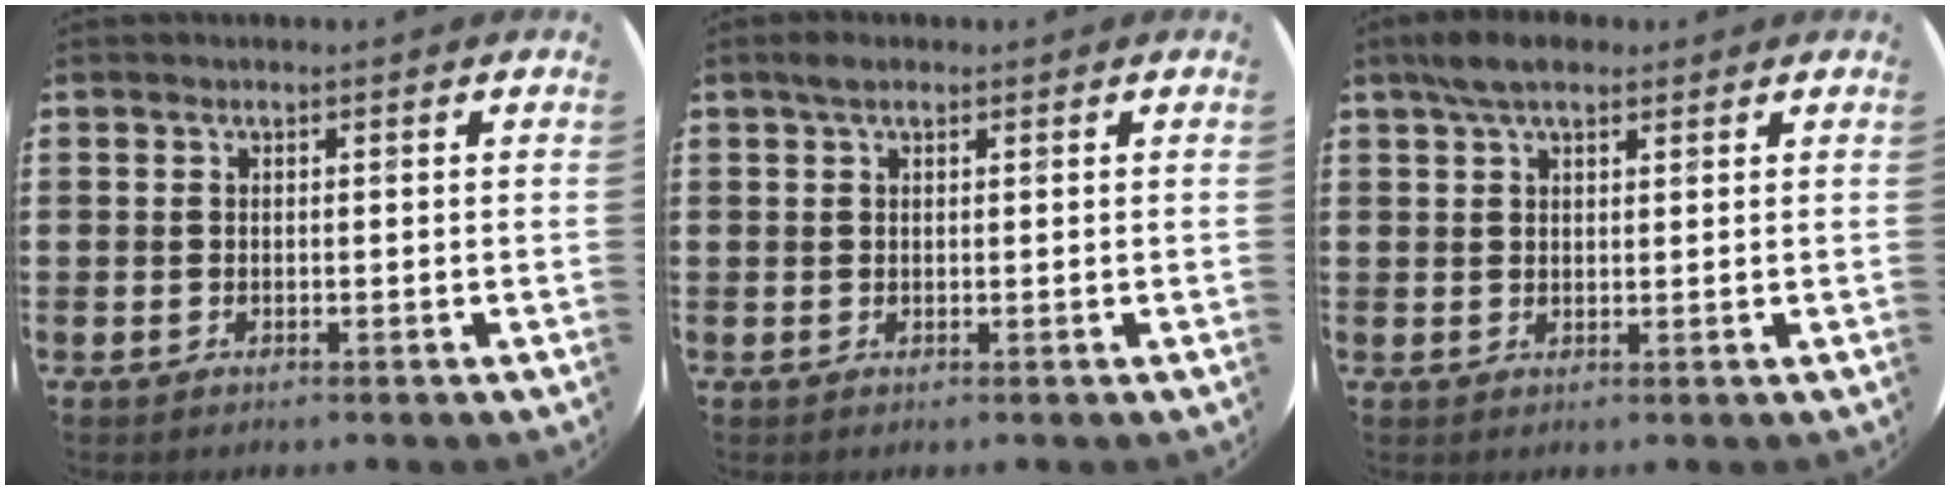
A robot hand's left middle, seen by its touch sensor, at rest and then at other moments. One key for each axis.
{"total": 1.6, "fx": 1.1, "fy": 0.8, "fz": 0.9, "tx": -0.013, "ty": 0.002, "tz": 0.017}
{"total": 4.4, "fx": 3.3, "fy": 1.6, "fz": 2.4, "tx": -0.055, "ty": 0.004, "tz": 0.061}